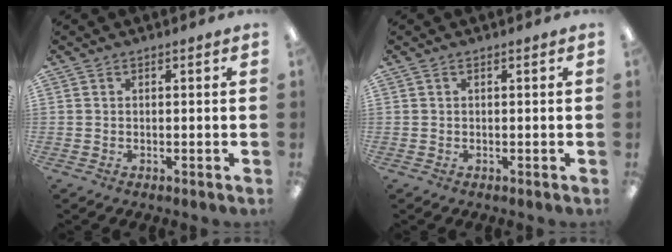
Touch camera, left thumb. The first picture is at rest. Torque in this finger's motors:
{"motor_torque": [-0.05, 0.05, 0.00, 0.00, 0.00]}